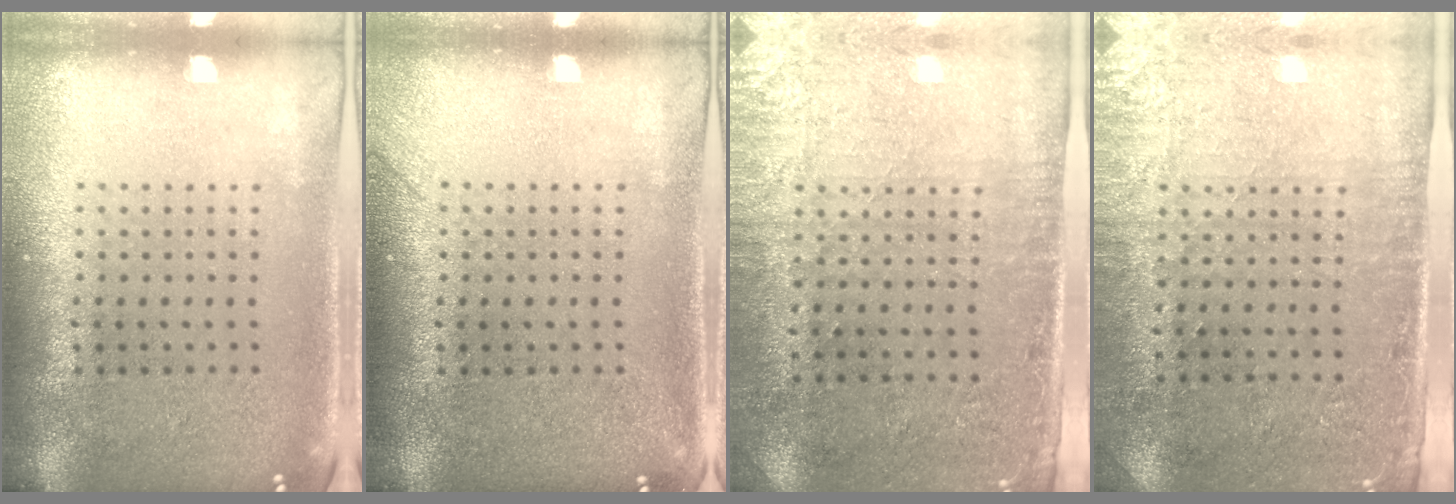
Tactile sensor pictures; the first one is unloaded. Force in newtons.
{"total": 1.0, "press": 0.9, "slide": 0.3}
{"total": 2.9, "press": 2.5, "slide": 1.5}
{"total": 2.9, "press": 2.5, "slide": 1.5}